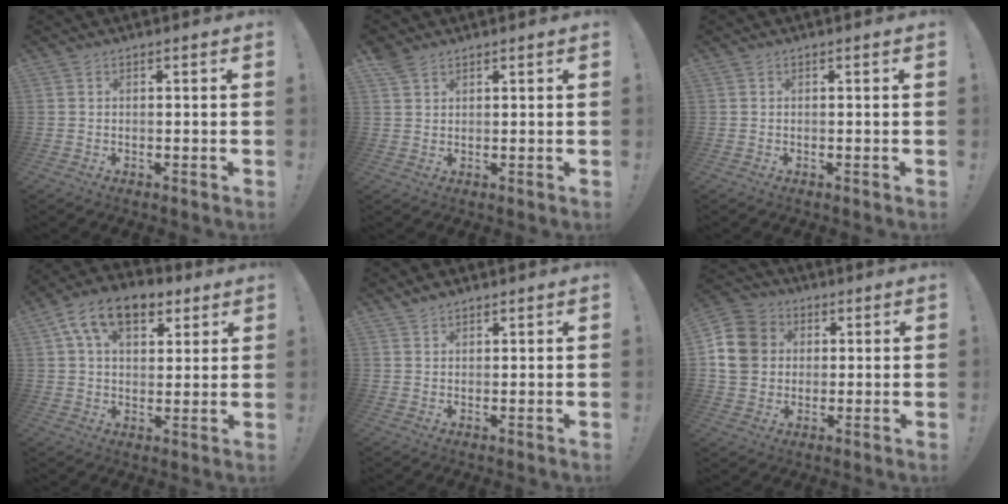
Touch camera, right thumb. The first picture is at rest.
{"total": 3.4, "force": [2.6, 1.7, 1.3], "torque": [-0.025, -0.010, 0.050]}
{"total": 0.0}
{"total": 13.8, "force": [6.9, 8.4, 8.5], "torque": [-0.134, -0.019, 0.126]}
{"total": 2.3, "force": [2.0, 0.9, 0.6], "torque": [-0.002, -0.014, 0.035]}
{"total": 12.6, "force": [2.2, 11.1, 5.5], "torque": [-0.098, 0.005, 0.047]}